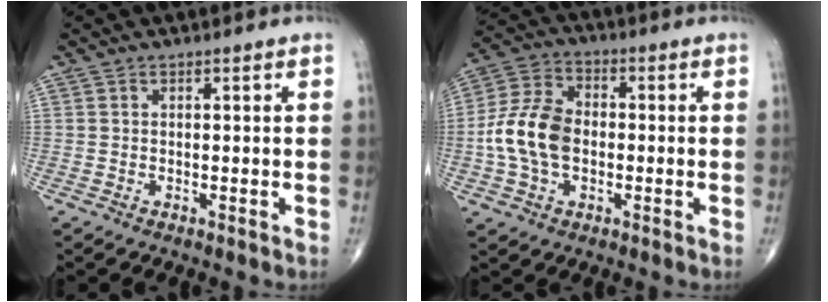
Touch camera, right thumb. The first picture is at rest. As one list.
[{"total": 12.1, "force": [-1.4, 8.2, 8.9], "torque": [-0.169, 0.027, -0.034]}]